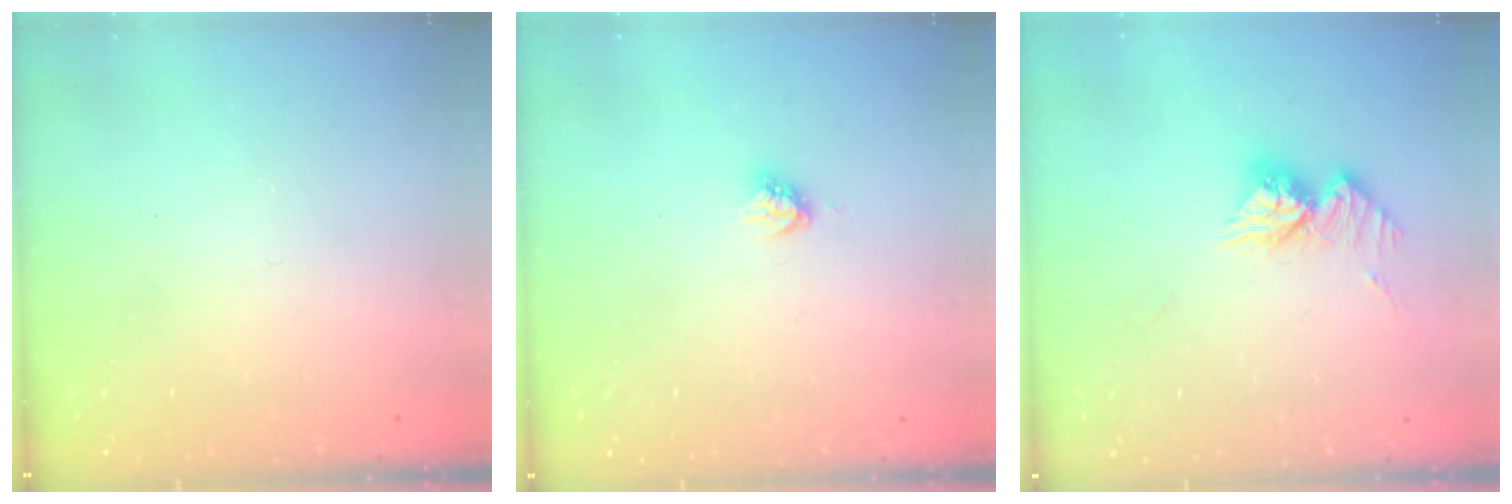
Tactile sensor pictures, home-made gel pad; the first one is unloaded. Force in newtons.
{"total": 3.8, "press": 3.8, "slide": 0.4}
{"total": 10.6, "press": 10.6, "slide": 1.0}